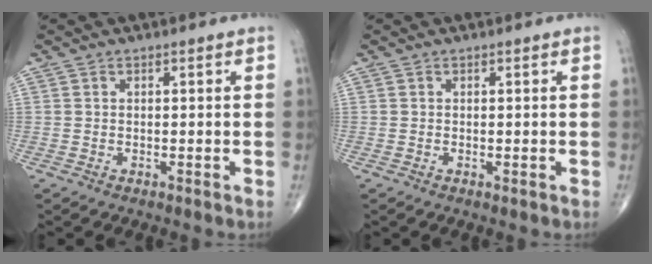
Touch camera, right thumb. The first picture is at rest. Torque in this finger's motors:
{"motor_torque": [-0.28, 0.76, -0.35, -0.22, -0.01]}